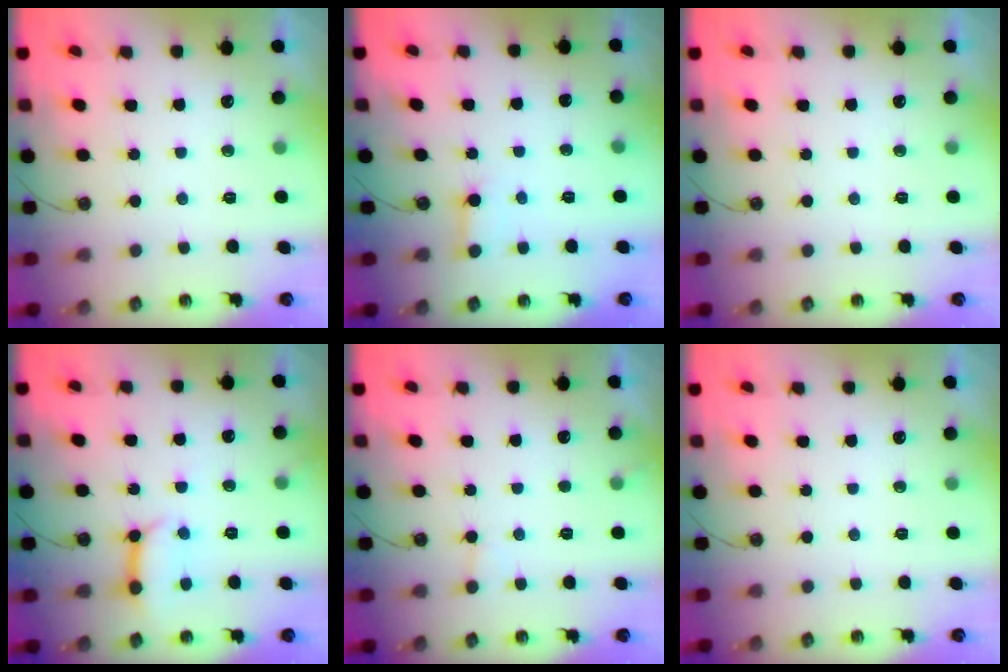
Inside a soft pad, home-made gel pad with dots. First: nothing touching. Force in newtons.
{"total": 2.6, "press": 2.6, "slide": 0.3}
{"total": 0.0}
{"total": 10.4, "press": 10.3, "slide": 1.1}
{"total": 5.5, "press": 5.5, "slide": 0.7}
{"total": 0.0}